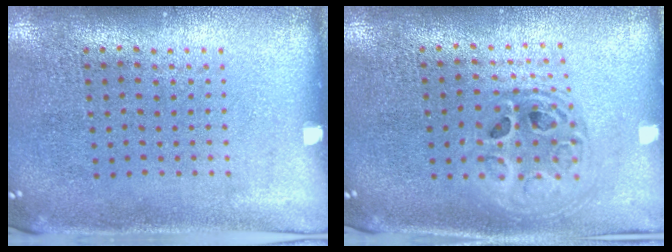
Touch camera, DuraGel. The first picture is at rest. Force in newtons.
{"total": 1.7, "press": 1.4, "slide": 0.9}